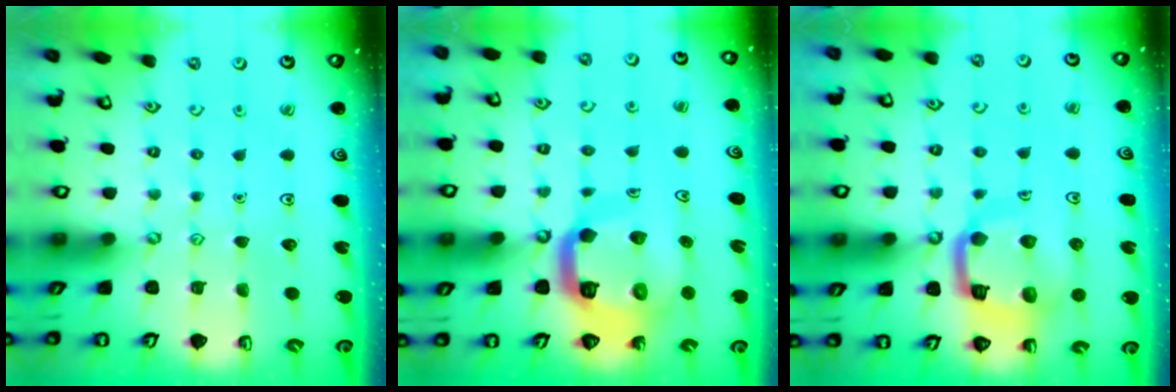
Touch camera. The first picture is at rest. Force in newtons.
{"total": 15.5, "press": 15.4, "slide": 1.7}
{"total": 13.4, "press": 13.3, "slide": 1.6}